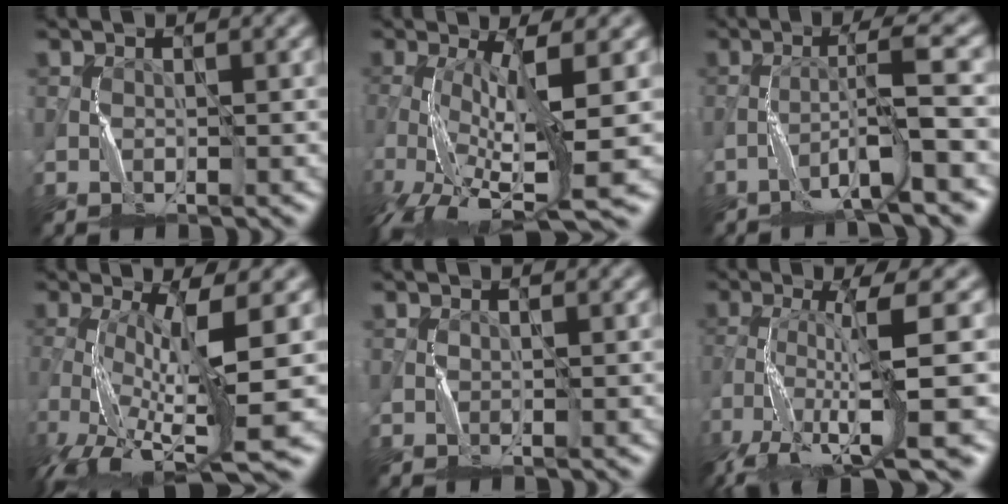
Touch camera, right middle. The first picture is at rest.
{"total": 7.7, "force": [-1.8, 1.8, 7.3], "torque": [-0.152, -0.009, -0.035]}
{"total": 5.7, "force": [-3.1, -0.2, 4.8], "torque": [-0.082, 0.016, -0.058]}
{"total": 8.7, "force": [-2.0, 2.0, 8.2], "torque": [-0.168, -0.010, -0.037]}
{"total": 0.0}
{"total": 9.7, "force": [-4.8, 1.7, 8.3], "torque": [-0.154, 0.001, -0.083]}